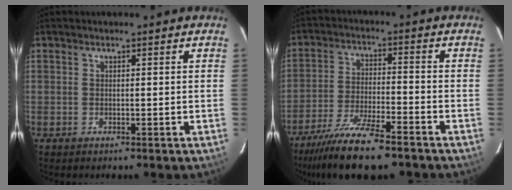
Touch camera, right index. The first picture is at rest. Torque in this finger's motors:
{"motor_torque": [1.02, -1.12, 0.54, 0.18]}